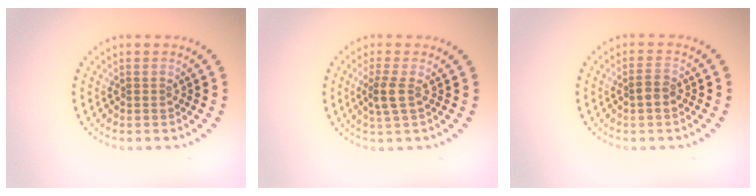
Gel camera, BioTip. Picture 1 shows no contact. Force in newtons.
{"total": 2.0, "press": 1.6, "slide": 1.1}
{"total": 1.4, "press": 1.3, "slide": 0.3}